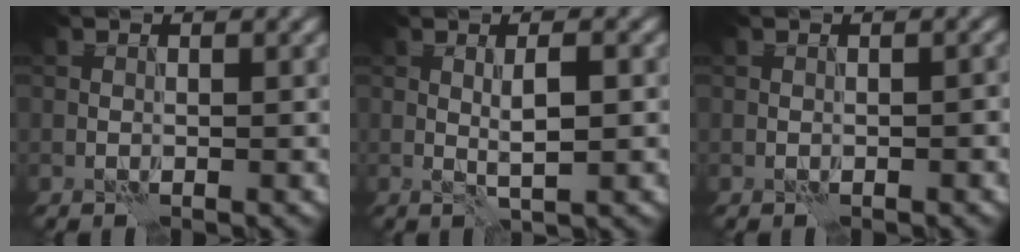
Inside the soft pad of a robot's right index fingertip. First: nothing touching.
{"total": 2.3, "force": [0.0, 0.2, 2.3], "torque": [-0.040, -0.002, 0.000]}
{"total": 0.8, "force": [-0.2, 0.3, 0.7], "torque": [-0.010, 0.000, -0.001]}